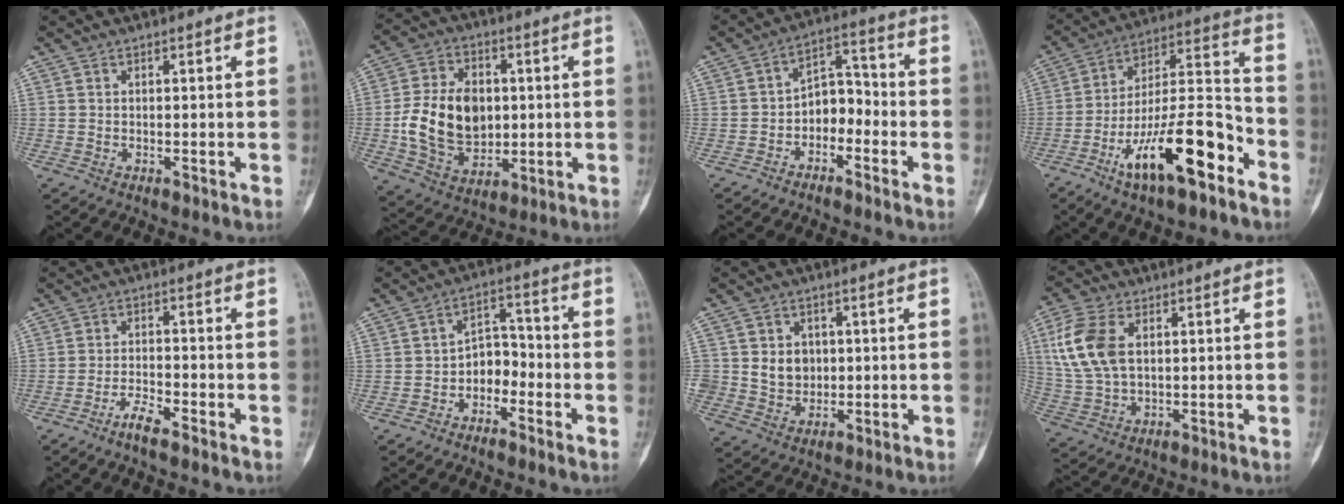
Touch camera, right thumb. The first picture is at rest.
{"total": 16.1, "force": [0.1, 11.6, 11.2], "torque": [-0.173, 0.005, 0.011]}
{"total": 7.2, "force": [-3.0, 4.9, 4.4], "torque": [-0.041, 0.048, -0.061]}
{"total": 20.1, "force": [-10.3, 6.4, 16.0], "torque": [-0.267, 0.074, -0.173]}
{"total": 3.8, "force": [-2.9, 0.7, 2.3], "torque": [-0.051, 0.018, -0.059]}
{"total": 6.1, "force": [-2.9, 4.3, 3.2], "torque": [-0.024, 0.043, -0.059]}
{"total": 6.6, "force": [0.7, 5.8, 3.1], "torque": [-0.019, -0.002, 0.020]}
{"total": 11.9, "force": [2.9, 7.1, 9.0], "torque": [-0.200, 0.001, 0.062]}